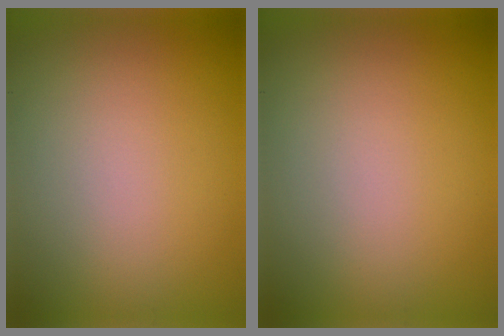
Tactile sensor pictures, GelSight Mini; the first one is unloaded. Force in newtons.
{"total": 0.0}